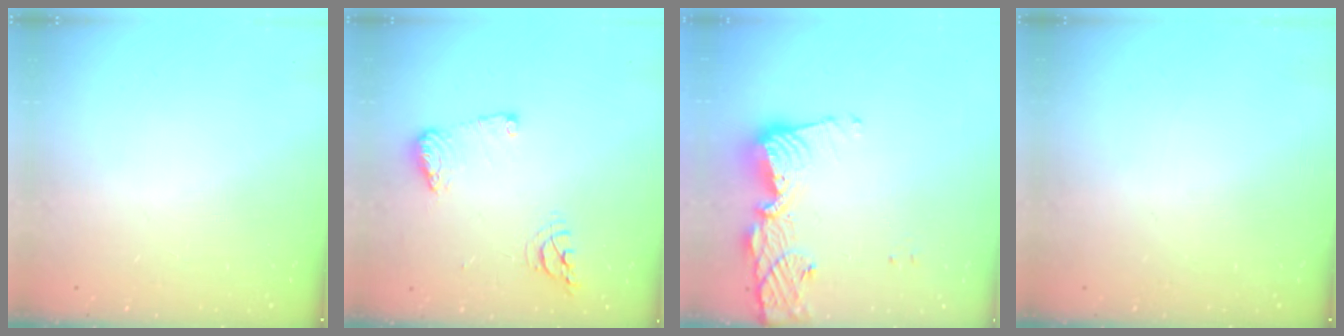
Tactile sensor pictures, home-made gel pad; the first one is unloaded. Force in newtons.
{"total": 10.5, "press": 10.5, "slide": 1.0}
{"total": 12.7, "press": 12.6, "slide": 1.2}
{"total": 0.0}